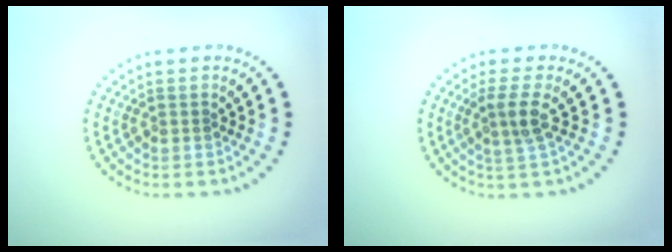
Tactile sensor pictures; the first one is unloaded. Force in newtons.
{"total": 2.4, "press": 1.9, "slide": 1.5}